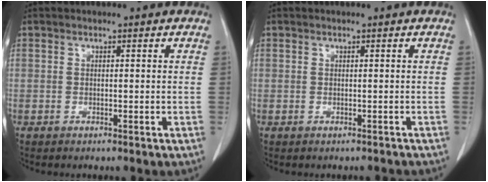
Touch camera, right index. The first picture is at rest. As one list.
[{"total": 0.7, "force": [-0.4, 0.6, 0.1], "torque": [-0.001, 0.004, -0.006]}]